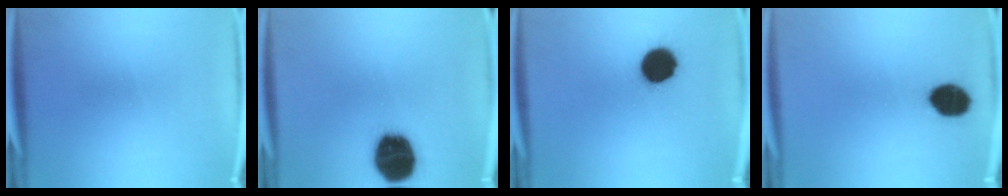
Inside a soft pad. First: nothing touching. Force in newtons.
{"total": 18.2}
{"total": 11.9}
{"total": 8.4}